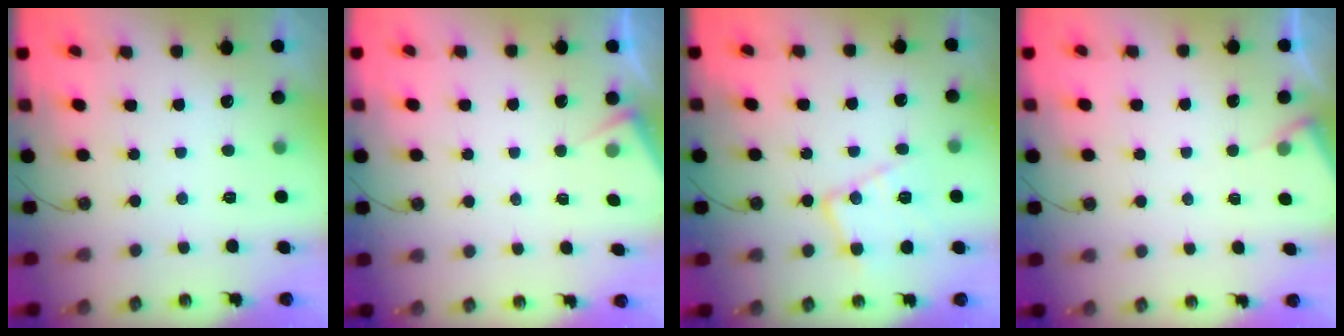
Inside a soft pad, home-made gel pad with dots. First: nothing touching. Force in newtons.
{"total": 3.5, "press": 3.5, "slide": 0.6}
{"total": 13.0, "press": 12.9, "slide": 1.3}
{"total": 3.4, "press": 3.4, "slide": 0.6}